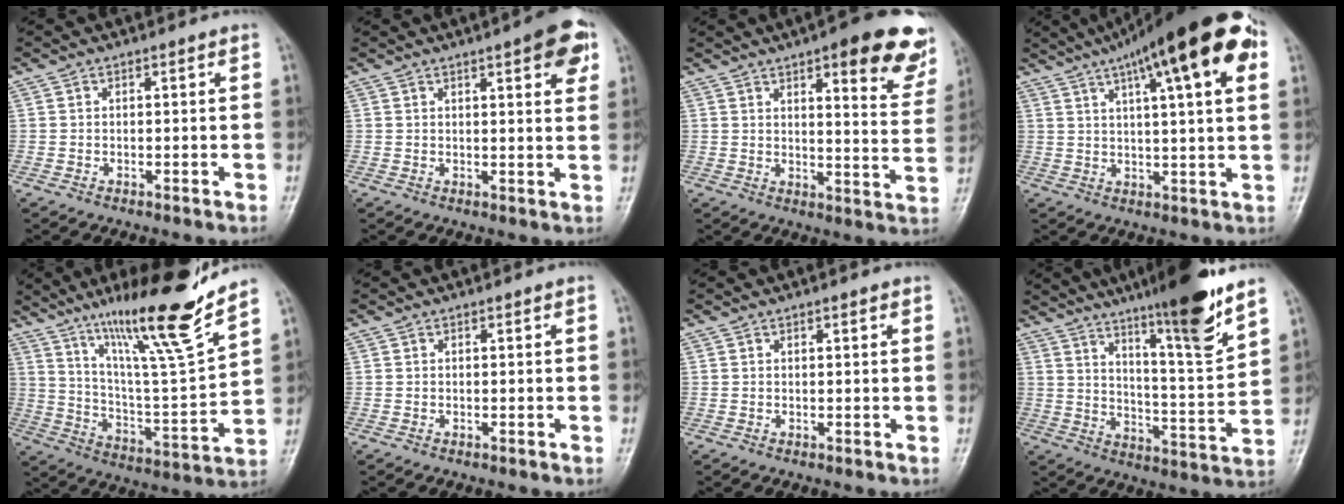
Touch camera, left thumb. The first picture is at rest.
{"total": 7.7, "force": [3.9, 1.9, 6.4], "torque": [-0.064, -0.011, 0.044]}
{"total": 18.1, "force": [10.6, 5.2, 13.7], "torque": [-0.130, -0.049, 0.127]}
{"total": 21.2, "force": [10.0, 4.9, 18.0], "torque": [-0.263, 0.010, 0.146]}
{"total": 20.8, "force": [14.9, 1.5, 14.5], "torque": [-0.211, -0.083, 0.257]}
{"total": 0.0}
{"total": 0.8, "force": [0.5, 0.2, 0.6], "torque": [-0.009, 0.000, 0.007]}
{"total": 17.8, "force": [12.3, 1.5, 12.8], "torque": [-0.176, -0.073, 0.197]}